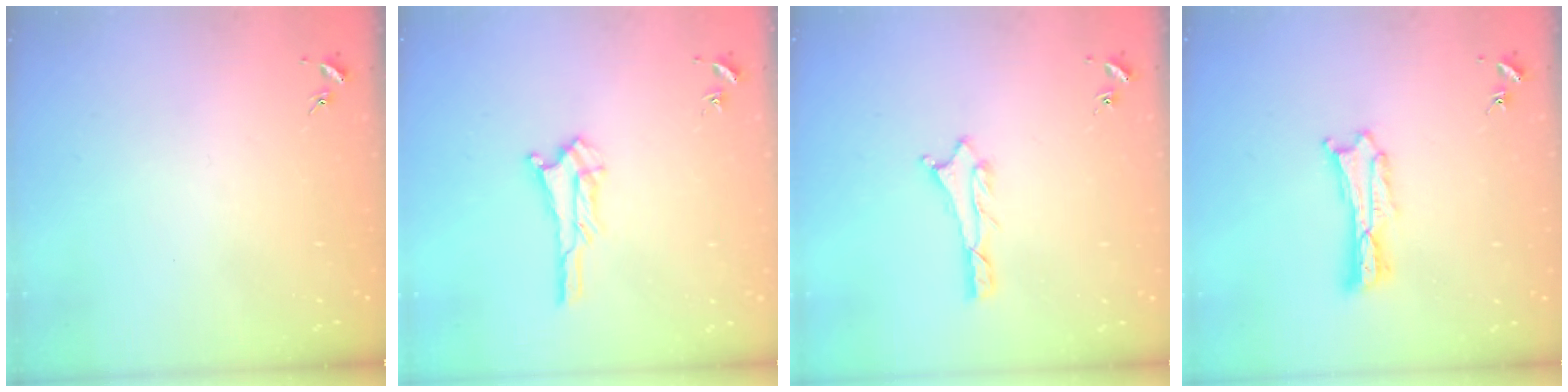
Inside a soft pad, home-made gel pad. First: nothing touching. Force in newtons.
{"total": 2.3, "press": 2.2, "slide": 0.2}
{"total": 1.1, "press": 1.0, "slide": 0.1}
{"total": 1.2, "press": 1.2, "slide": 0.2}